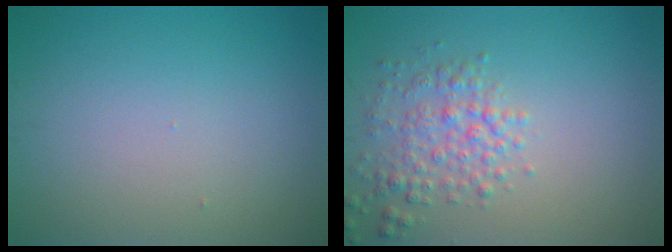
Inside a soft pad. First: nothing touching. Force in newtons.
{"total": 3.0, "press": 3.0, "slide": 0.2}